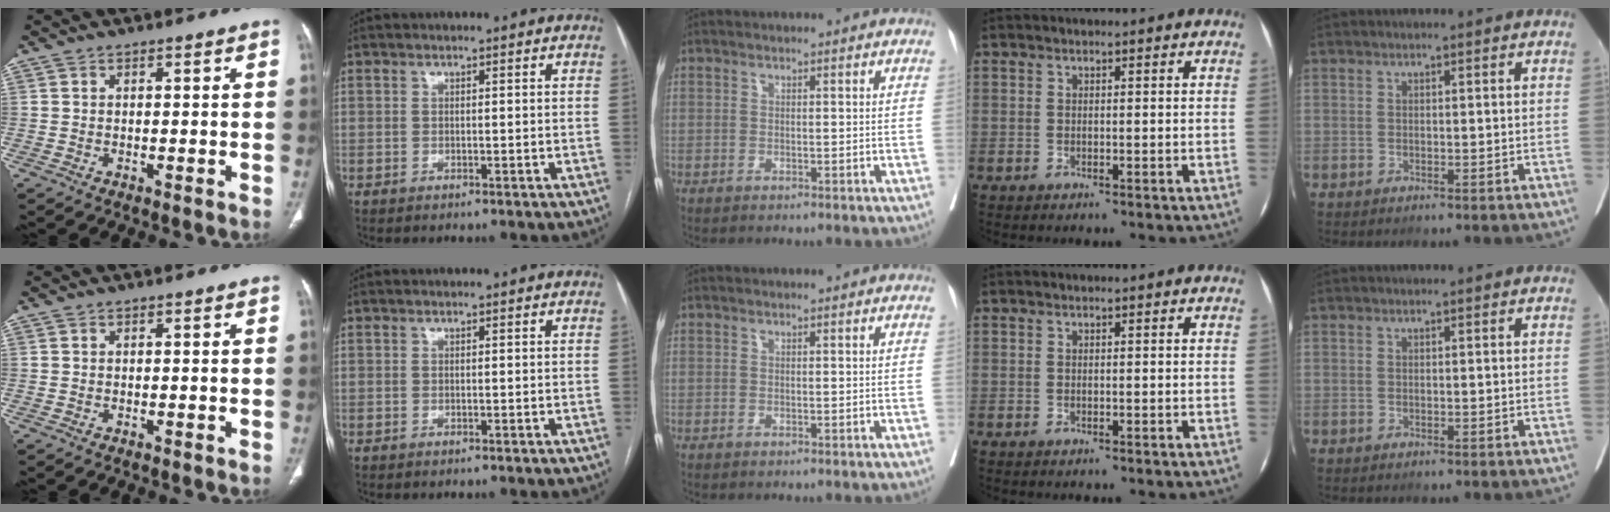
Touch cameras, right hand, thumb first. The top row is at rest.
{}